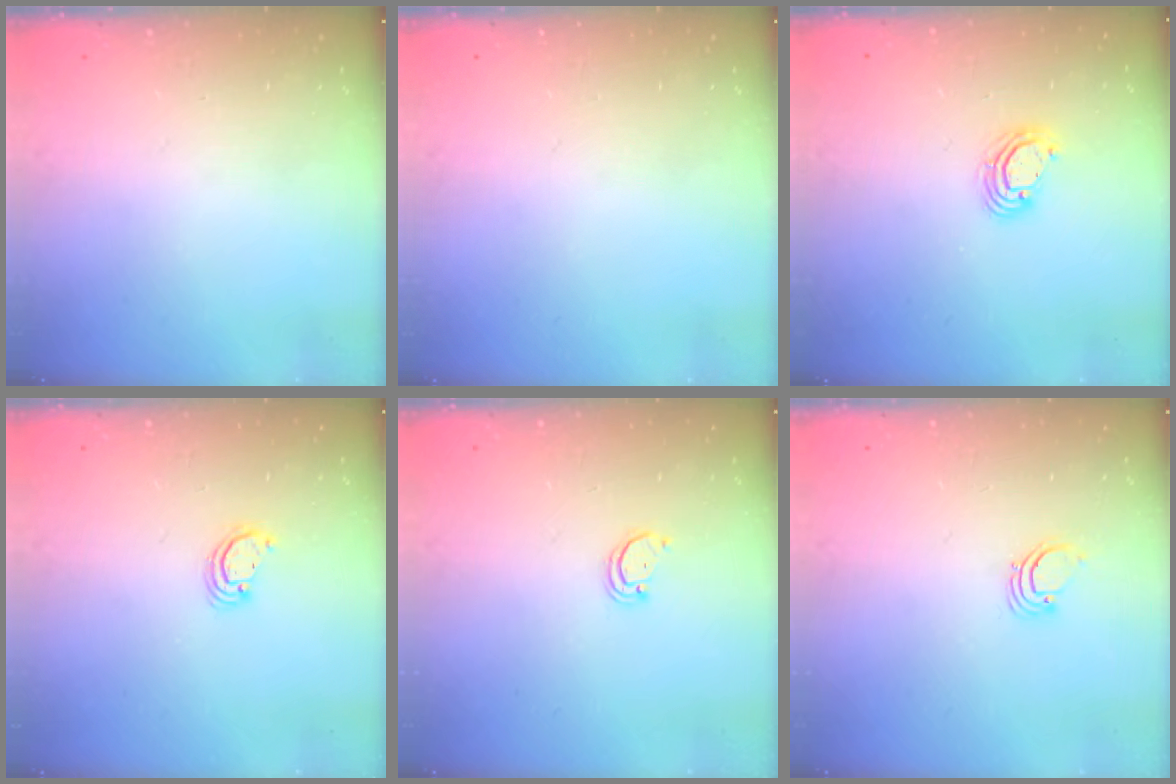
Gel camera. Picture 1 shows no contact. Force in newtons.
{"total": 0.0}
{"total": 5.6, "press": 5.6, "slide": 0.3}
{"total": 2.8, "press": 2.8, "slide": 0.2}
{"total": 1.6, "press": 1.6, "slide": 0.1}
{"total": 1.9, "press": 1.9, "slide": 0.1}